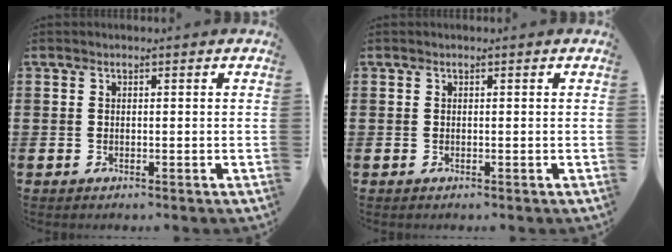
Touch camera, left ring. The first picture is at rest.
{"total": 0.0}